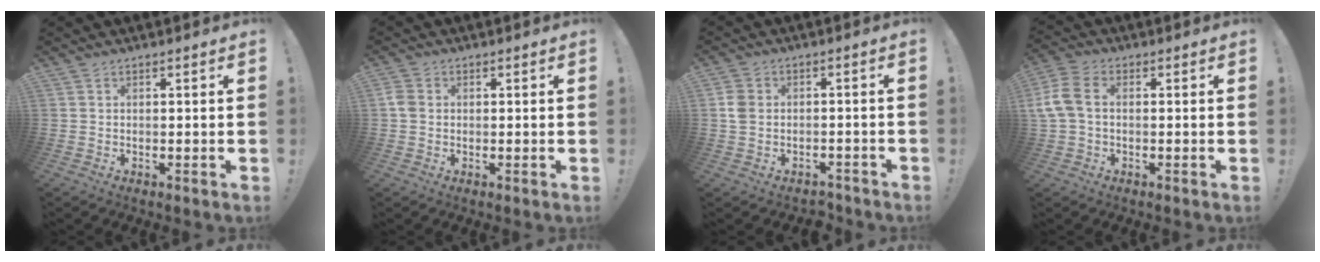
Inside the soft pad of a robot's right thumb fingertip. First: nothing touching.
{"total": 3.3, "force": [-0.1, 2.6, 2.1], "torque": [-0.045, 0.006, 0.000]}
{"total": 6.0, "force": [-1.4, 5.1, 2.9], "torque": [-0.056, 0.020, -0.018]}
{"total": 8.0, "force": [0.4, 5.3, 5.9], "torque": [-0.144, 0.008, 0.012]}